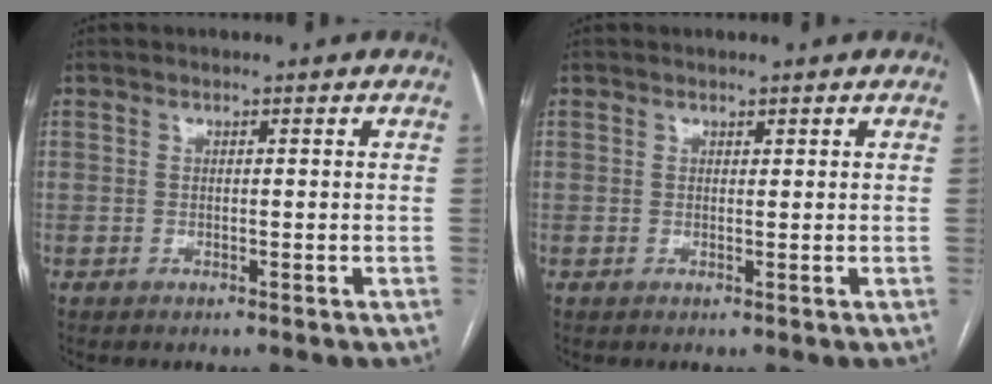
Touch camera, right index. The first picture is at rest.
{"total": 0.0}